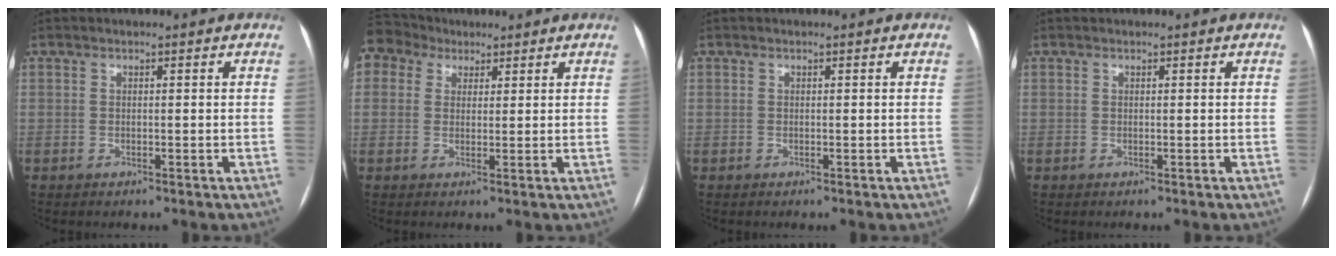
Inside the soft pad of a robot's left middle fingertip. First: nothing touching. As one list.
[{"total": 5.7, "force": [3.8, 4.1, 1.1], "torque": [-0.031, 0.037, 0.074]}, {"total": 0.0}, {"total": 0.0}]